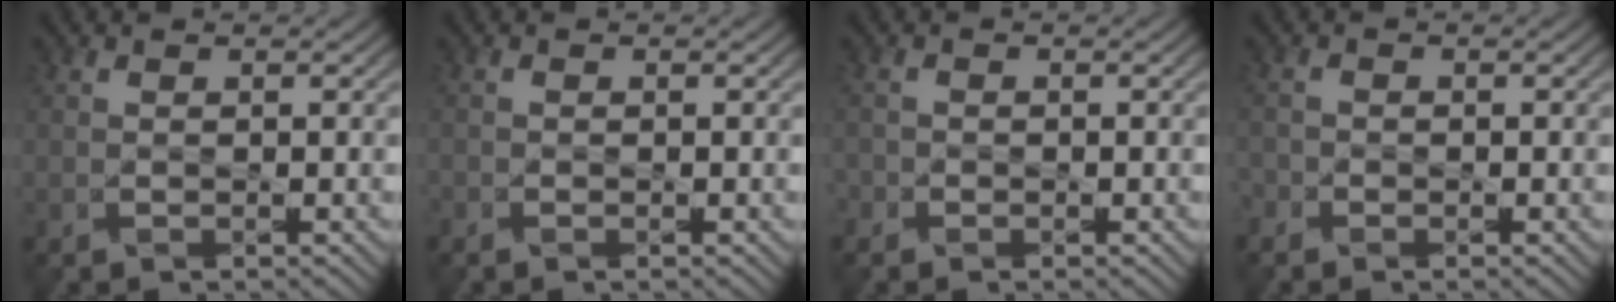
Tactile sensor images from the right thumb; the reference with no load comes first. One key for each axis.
{"total": 0.6, "fx": -0.6, "fy": 0.3, "fz": 0.0, "tx": -0.002, "ty": -0.004, "tz": -0.012}
{"total": 1.2, "fx": -0.8, "fy": 0.9, "fz": 0.0, "tx": 0.003, "ty": -0.003, "tz": -0.020}
{"total": 1.5, "fx": -1.2, "fy": 0.8, "fz": 0.2, "tx": -0.008, "ty": -0.005, "tz": -0.032}